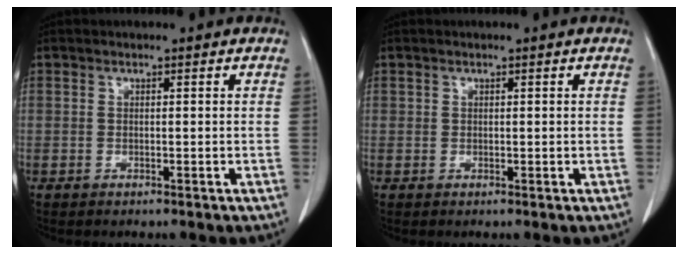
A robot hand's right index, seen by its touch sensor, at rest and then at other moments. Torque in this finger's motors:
{"motor_torque": [-0.15, 0.20, 0.06, 0.00]}